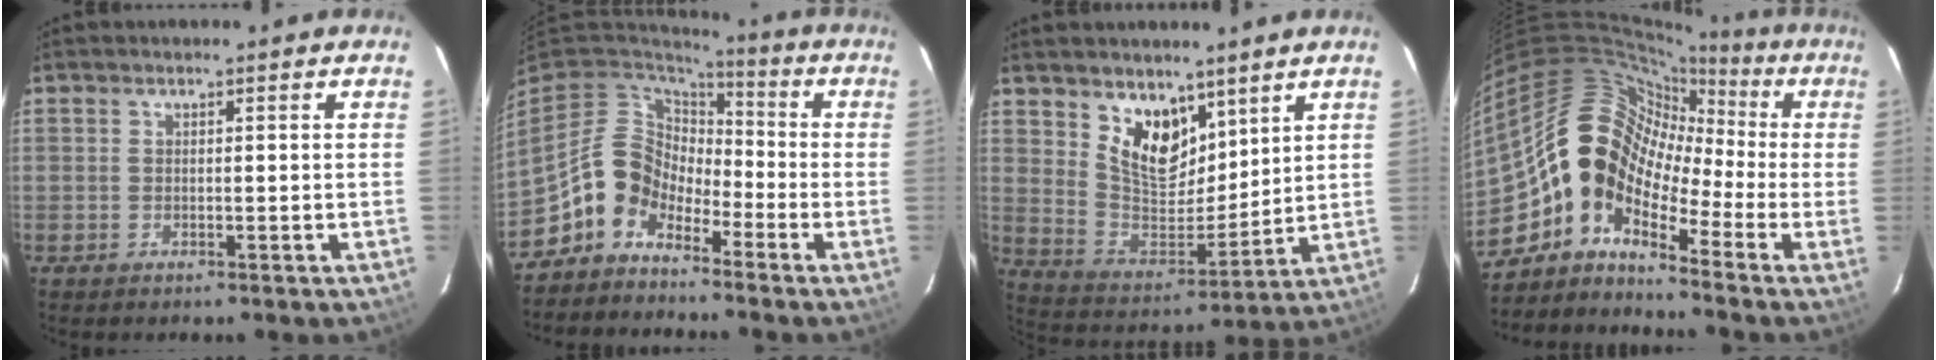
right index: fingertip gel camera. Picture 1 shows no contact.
{"total": 10.1, "force": [-6.5, 6.9, 3.4], "torque": [-0.074, 0.032, -0.134]}
{"total": 11.7, "force": [7.5, 6.5, 6.1], "torque": [-0.106, -0.013, 0.149]}
{"total": 12.5, "force": [-4.8, 8.5, 7.7], "torque": [-0.125, 0.020, -0.118]}